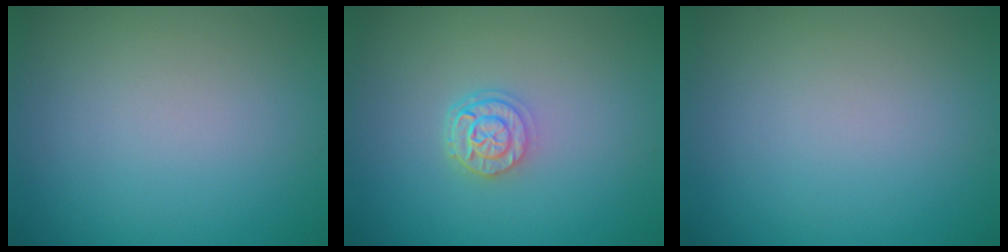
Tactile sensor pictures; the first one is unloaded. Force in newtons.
{"total": 2.6, "press": 2.1, "slide": 1.5}
{"total": 0.0}